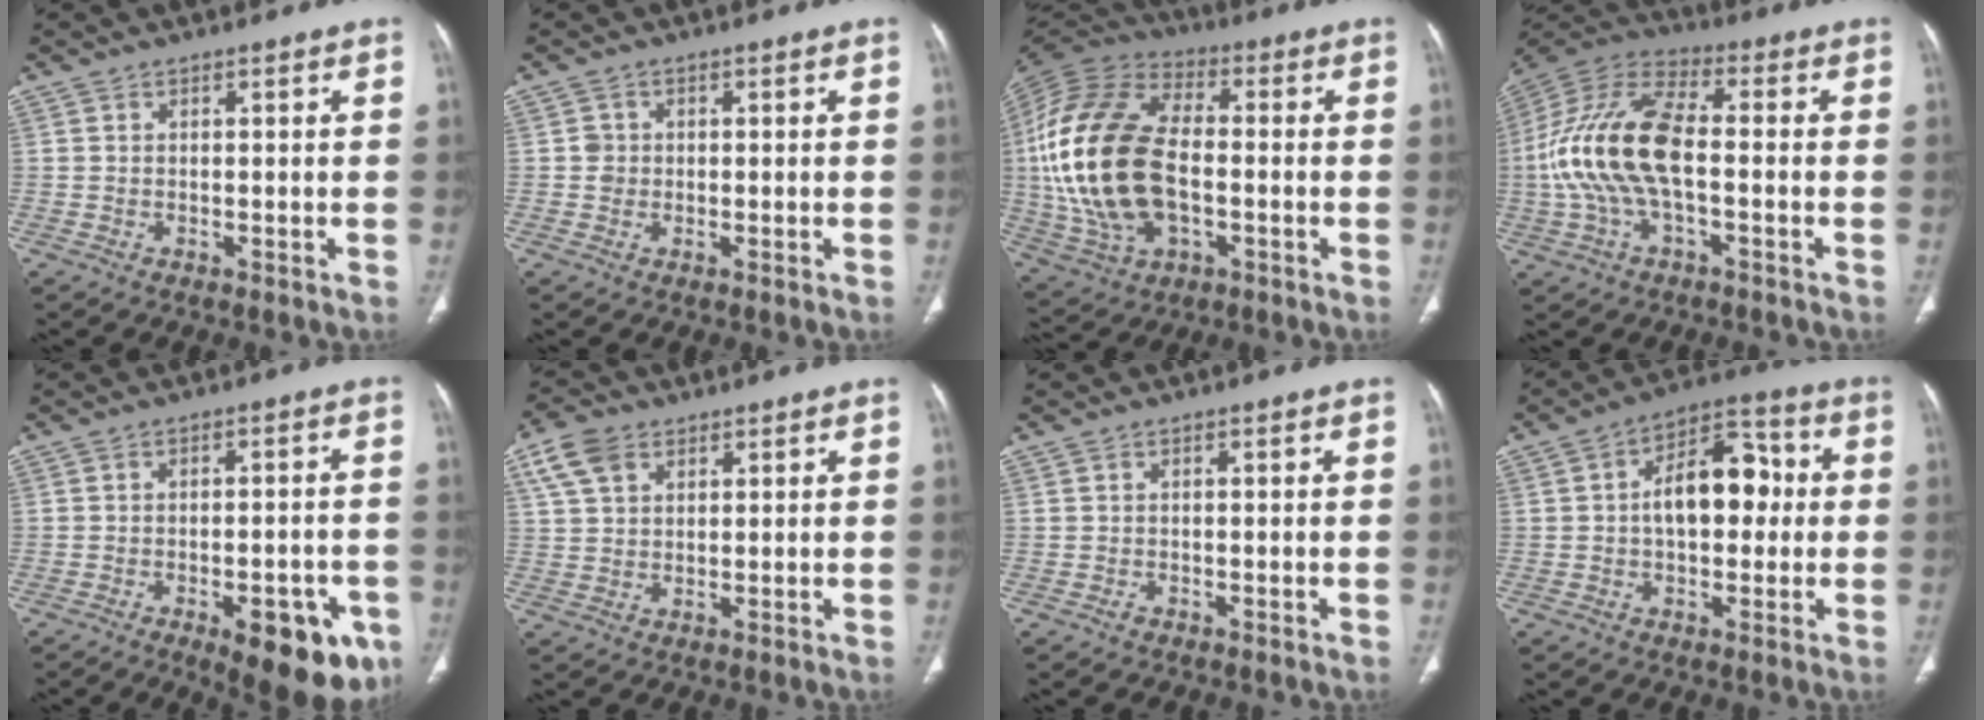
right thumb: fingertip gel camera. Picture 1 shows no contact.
{"total": 1.9, "force": [-0.1, 1.8, 0.6], "torque": [-0.001, 0.005, -0.001]}
{"total": 24.2, "force": [-1.3, 14.3, 19.5], "torque": [-0.407, 0.008, -0.020]}
{"total": 17.7, "force": [-1.7, 8.3, 15.5], "torque": [-0.328, 0.034, -0.035]}
{"total": 14.1, "force": [-6.5, 5.8, 11.0], "torque": [-0.098, 0.017, -0.074]}
{"total": 6.8, "force": [3.3, 4.5, 3.9], "torque": [-0.069, 0.003, 0.065]}
{"total": 0.6, "force": [-0.4, 0.4, 0.2], "torque": [0.000, 0.002, -0.008]}
{"total": 12.6, "force": [0.6, 7.5, 10.1], "torque": [-0.127, 0.032, 0.002]}